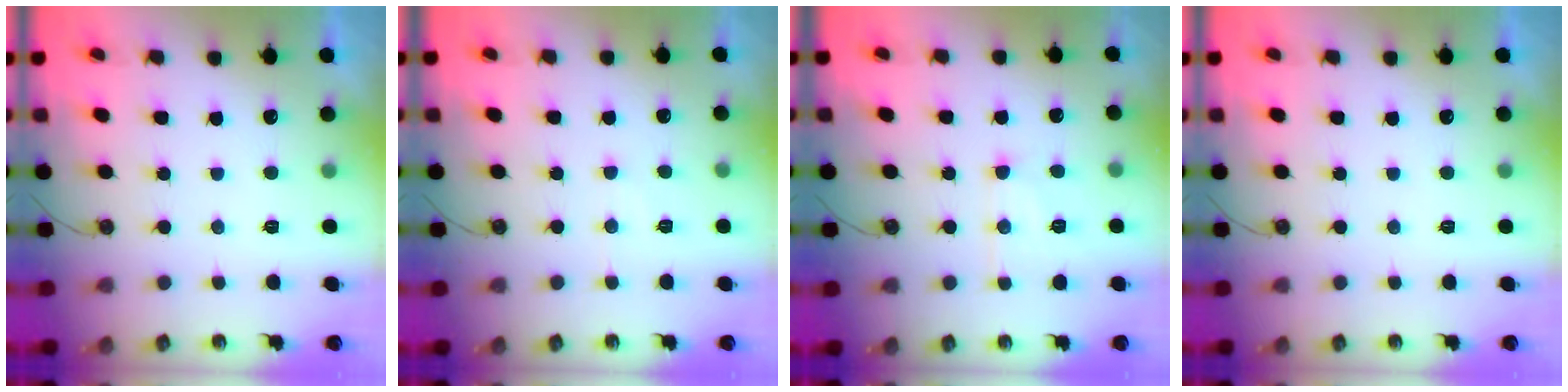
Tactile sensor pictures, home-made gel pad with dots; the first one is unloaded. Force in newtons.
{"total": 4.9, "press": 4.9, "slide": 0.6}
{"total": 7.9, "press": 7.9, "slide": 0.7}
{"total": 0.0}